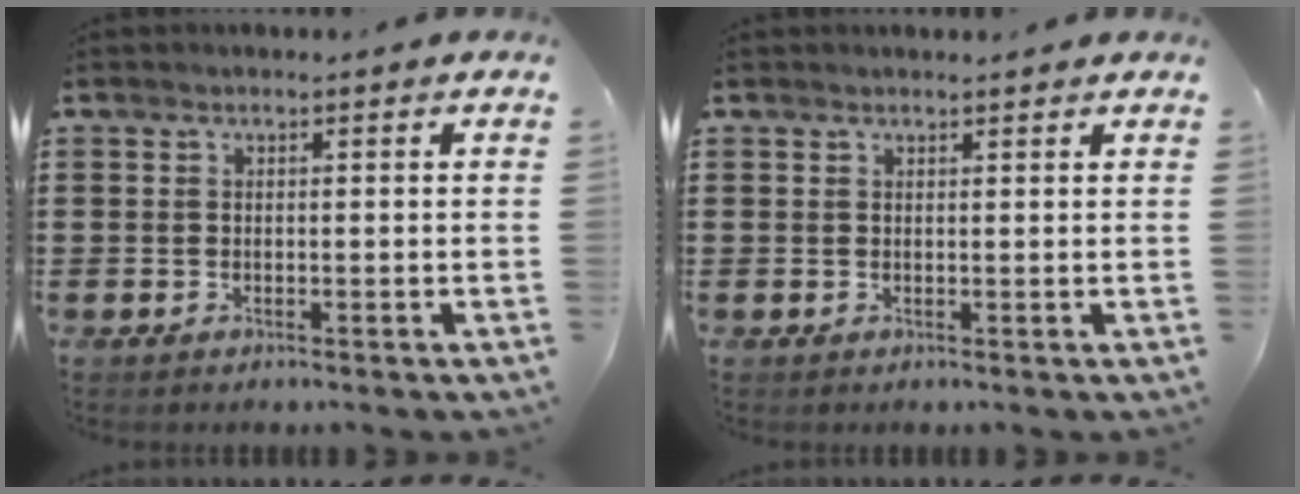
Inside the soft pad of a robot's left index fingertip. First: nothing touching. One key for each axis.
{"total": 0.7, "fx": 0.7, "fy": 0.0, "fz": 0.1, "tx": -0.004, "ty": -0.002, "tz": 0.013}